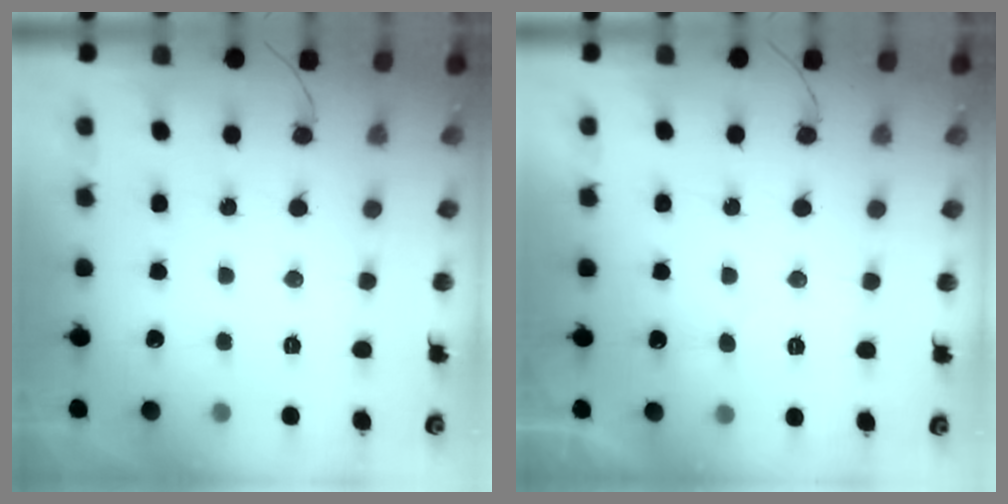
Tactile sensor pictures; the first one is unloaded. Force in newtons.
{"total": 5.0, "press": 5.0, "slide": 0.2}